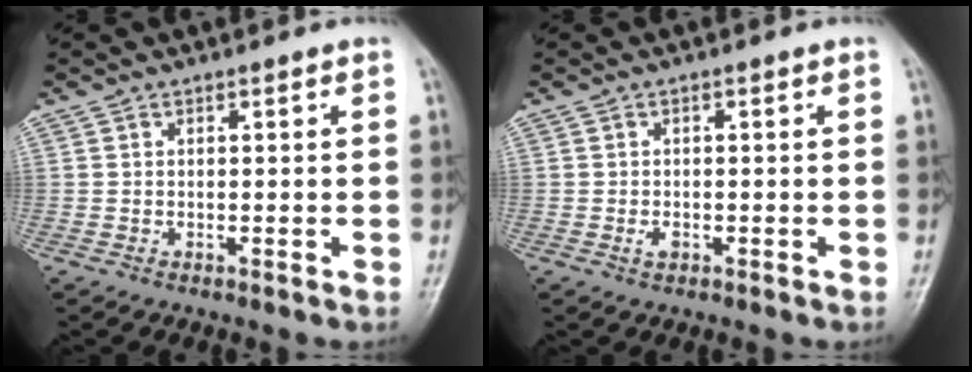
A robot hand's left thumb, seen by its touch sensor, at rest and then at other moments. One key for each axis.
{"total": 1.4, "fx": -0.6, "fy": 0.9, "fz": 1.0, "tx": -0.013, "ty": 0.001, "tz": -0.011}